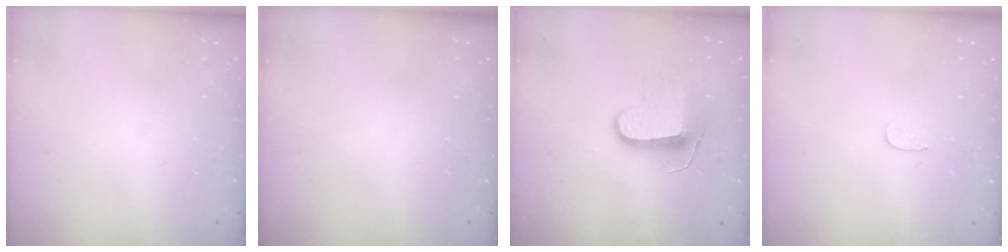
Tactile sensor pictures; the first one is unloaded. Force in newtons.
{"total": 0.0}
{"total": 9.5, "press": 9.5, "slide": 0.0}
{"total": 3.1, "press": 3.1, "slide": 0.3}